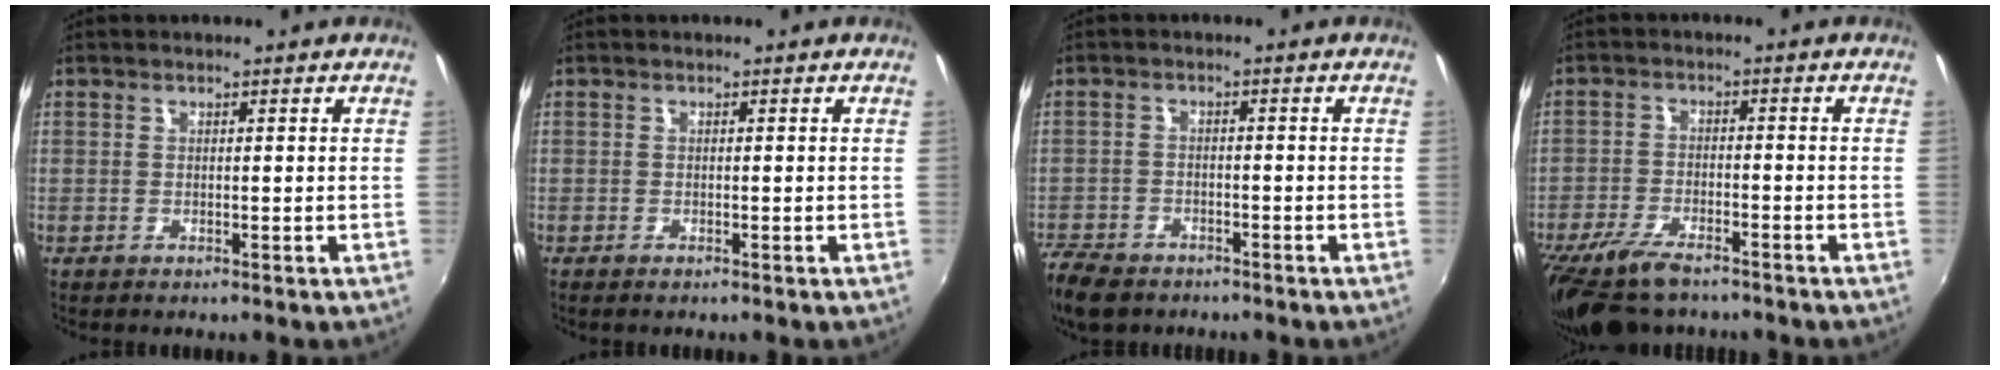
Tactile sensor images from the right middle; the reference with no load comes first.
{"total": 0.6, "force": [-0.5, 0.2, 0.2], "torque": [-0.006, -0.004, -0.011]}
{"total": 9.5, "force": [-7.2, 5.0, 3.6], "torque": [-0.115, -0.022, -0.133]}
{"total": 11.5, "force": [-9.1, 3.7, 6.0], "torque": [-0.143, -0.033, -0.165]}